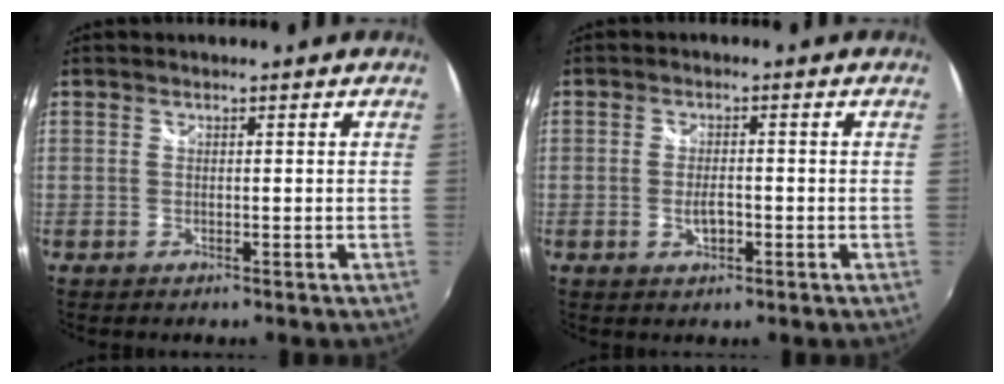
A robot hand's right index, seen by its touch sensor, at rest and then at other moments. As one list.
[{"total": 3.2, "force": [-1.1, 1.4, 2.7], "torque": [-0.050, -0.003, -0.019]}]